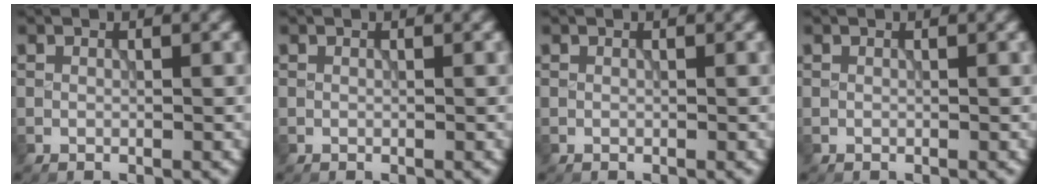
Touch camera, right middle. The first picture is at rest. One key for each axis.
{"total": 0.0}
{"total": 0.0}
{"total": 0.0}